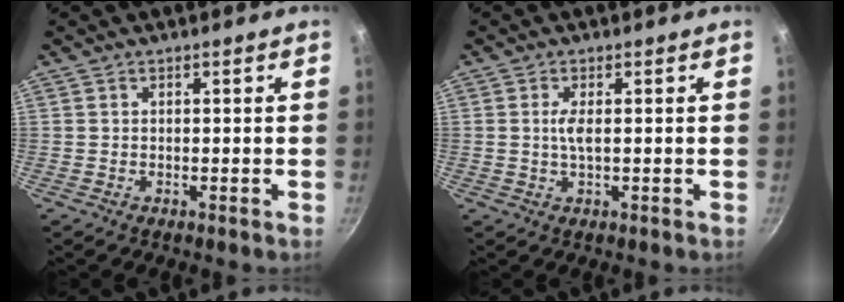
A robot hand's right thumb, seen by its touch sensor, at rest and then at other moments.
{"total": 2.5, "force": [0.2, 0.6, 2.4], "torque": [-0.055, 0.000, 0.004]}